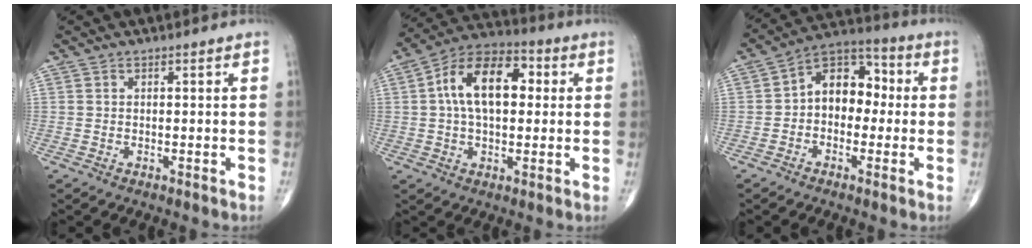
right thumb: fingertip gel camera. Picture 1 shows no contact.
{"total": 14.5, "force": [2.2, 8.3, 11.7], "torque": [-0.185, 0.029, 0.028]}
{"total": 10.6, "force": [-0.1, 7.5, 7.5], "torque": [-0.076, 0.042, -0.021]}